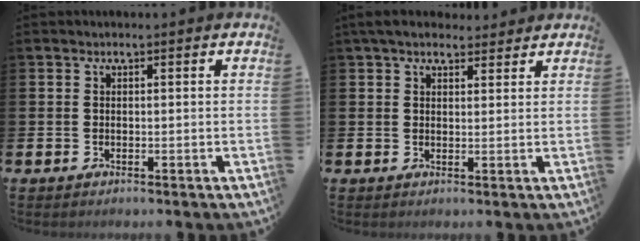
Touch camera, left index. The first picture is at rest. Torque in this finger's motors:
{"motor_torque": [0.97, -1.17, 0.52, 0.11]}